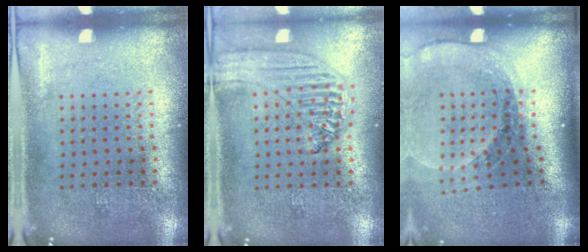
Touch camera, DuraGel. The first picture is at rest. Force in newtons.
{"total": 1.3, "press": 1.3, "slide": 0.2}
{"total": 1.8, "press": 1.6, "slide": 0.7}